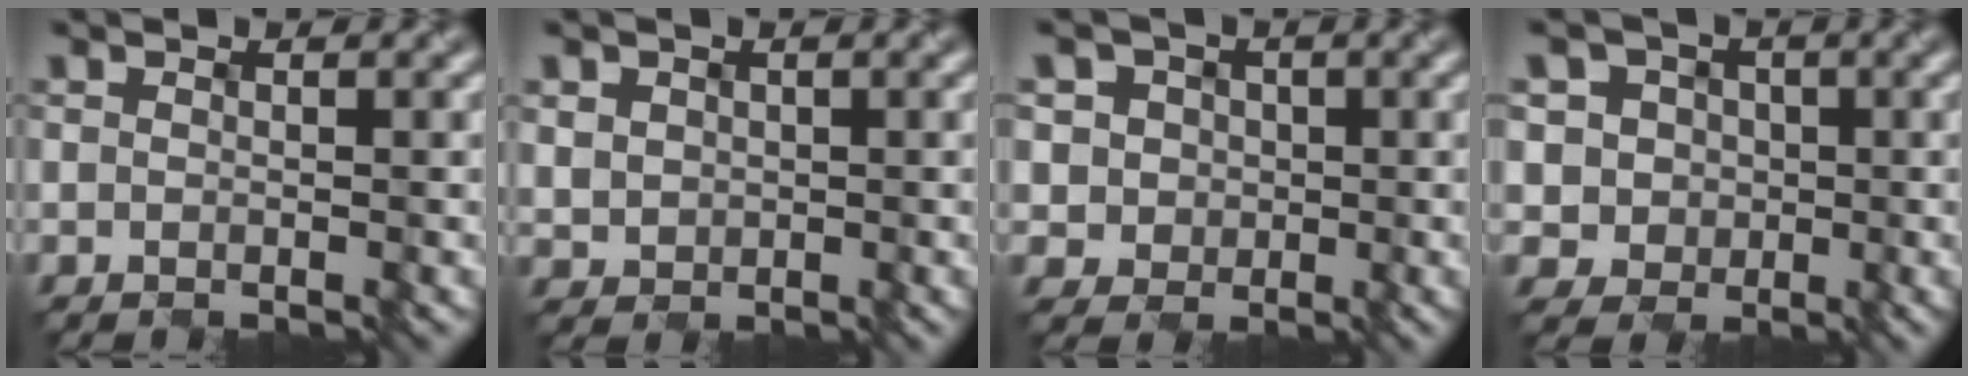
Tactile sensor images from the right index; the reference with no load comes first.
{"total": 1.5, "force": [0.3, 1.5, 0.1], "torque": [-0.024, -0.002, 0.019]}
{"total": 3.2, "force": [0.2, 3.2, 0.4], "torque": [-0.016, 0.006, 0.009]}
{"total": 3.3, "force": [-0.1, 3.3, 0.3], "torque": [-0.011, 0.004, 0.003]}